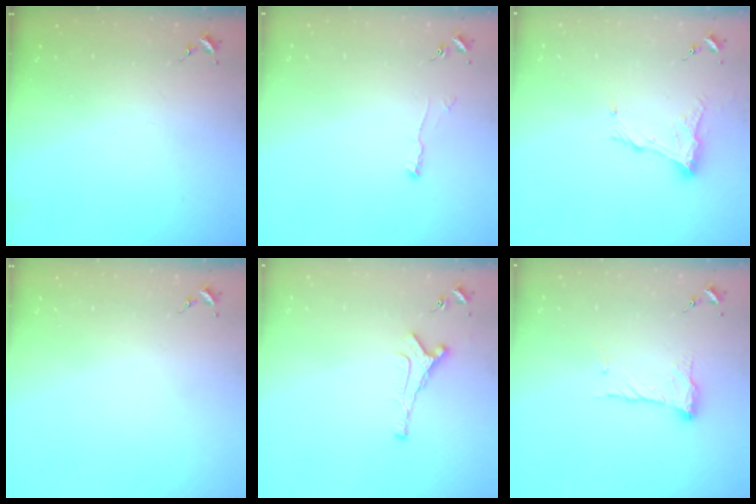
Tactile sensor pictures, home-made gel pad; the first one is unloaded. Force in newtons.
{"total": 5.6, "press": 5.5, "slide": 0.8}
{"total": 10.9, "press": 10.9, "slide": 0.6}
{"total": 0.0}
{"total": 6.8, "press": 6.7, "slide": 0.9}
{"total": 11.4, "press": 11.3, "slide": 0.5}